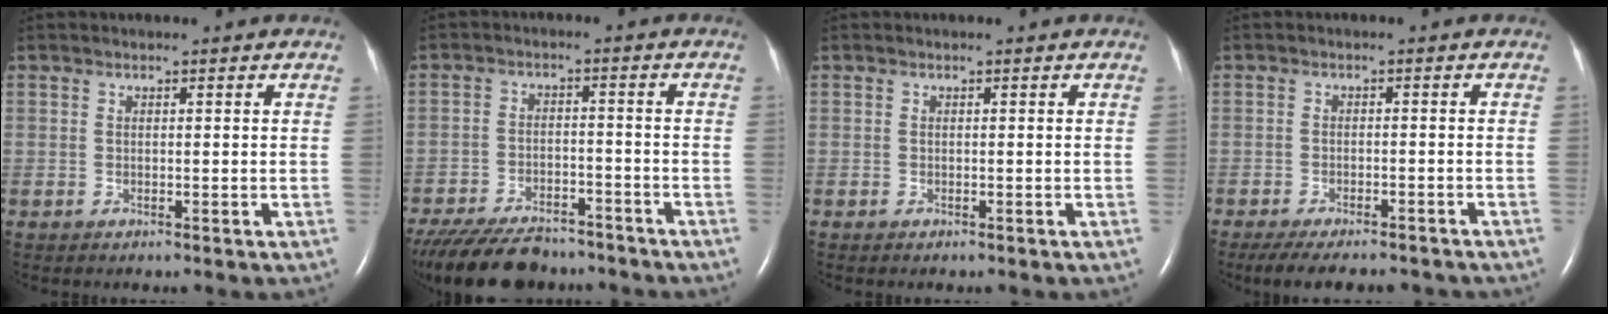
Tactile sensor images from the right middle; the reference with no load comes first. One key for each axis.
{"total": 15.8, "fx": -13.3, "fy": 5.3, "fz": 6.6, "tx": -0.153, "ty": -0.020, "tz": -0.202}
{"total": 0.0}
{"total": 14.4, "fx": -12.6, "fy": 3.3, "fz": 6.3, "tx": -0.128, "ty": -0.018, "tz": -0.169}